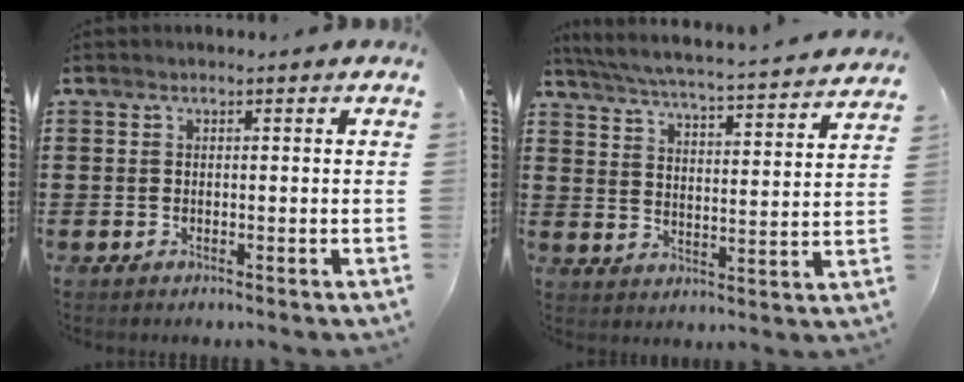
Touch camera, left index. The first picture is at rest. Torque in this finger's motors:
{"motor_torque": [2.14, 0.00, 0.18, 0.09]}